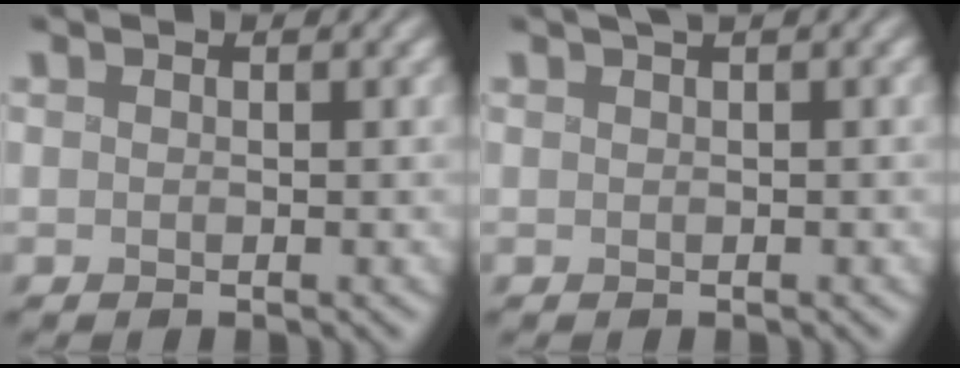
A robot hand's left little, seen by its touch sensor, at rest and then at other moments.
{"total": 1.8, "force": [1.0, 0.5, 1.4], "torque": [-0.017, 0.009, 0.015]}